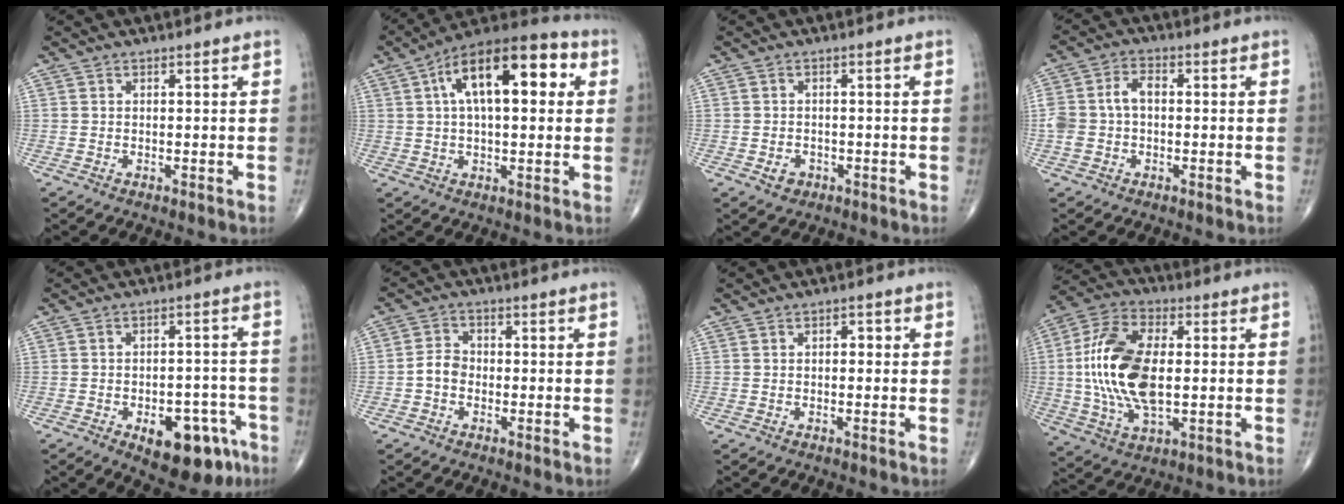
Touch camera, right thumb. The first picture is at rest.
{"total": 18.3, "force": [4.9, 8.3, 15.6], "torque": [-0.223, 0.026, 0.066]}
{"total": 2.5, "force": [-1.1, 2.1, 1.0], "torque": [-0.009, 0.005, -0.012]}
{"total": 6.4, "force": [-0.1, 4.3, 4.8], "torque": [-0.104, 0.026, -0.004]}
{"total": 13.7, "force": [-6.8, 7.2, 9.5], "torque": [-0.096, 0.041, -0.083]}
{"total": 3.6, "force": [-1.1, 2.8, 2.0], "torque": [-0.028, 0.014, -0.029]}
{"total": 1.5, "force": [0.1, 0.9, 1.2], "torque": [-0.007, 0.004, -0.004]}
{"total": 17.8, "force": [0.4, 9.2, 15.3], "torque": [-0.313, 0.005, 0.006]}